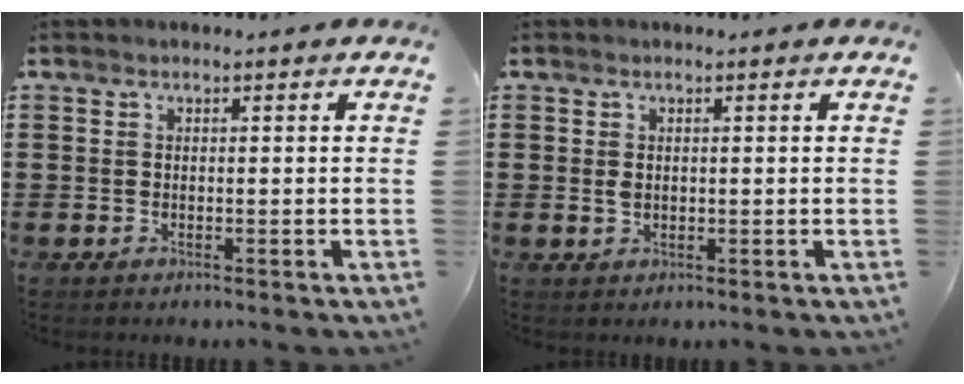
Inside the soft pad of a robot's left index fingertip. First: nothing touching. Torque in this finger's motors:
{"motor_torque": [0.29, 0.10, 0.12, 0.04]}